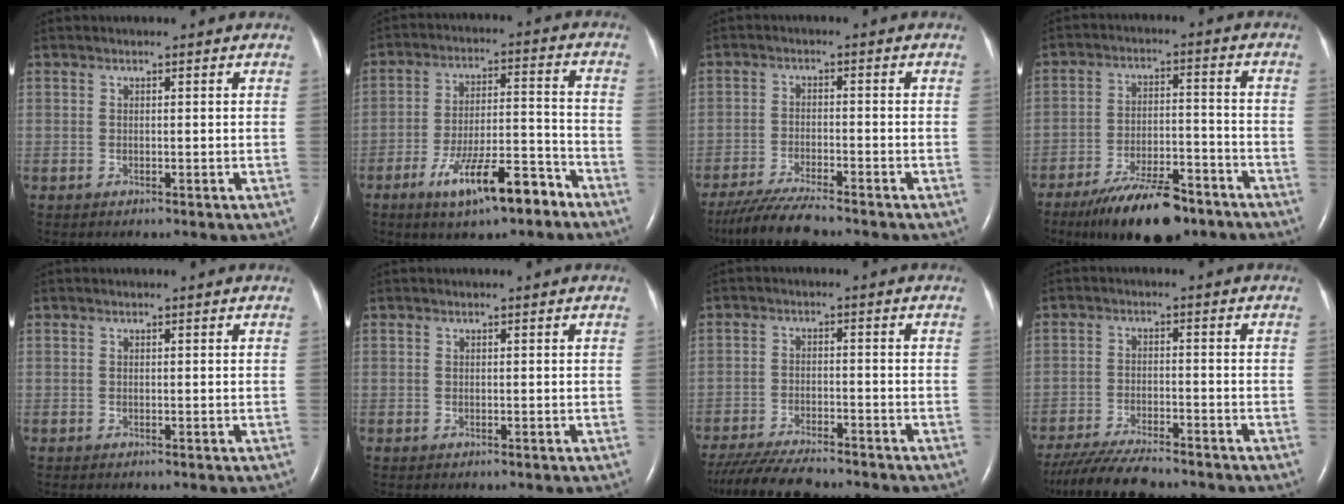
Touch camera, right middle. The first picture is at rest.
{"total": 11.8, "force": [-7.6, 2.5, 8.7], "torque": [-0.148, 0.004, -0.122]}
{"total": 7.6, "force": [-6.6, 0.2, 3.8], "torque": [-0.071, -0.026, -0.116]}
{"total": 13.0, "force": [-9.6, 3.9, 7.9], "torque": [-0.131, -0.004, -0.158]}
{"total": 0.0}
{"total": 0.0}
{"total": 11.4, "force": [-10.0, 1.8, 5.0], "torque": [-0.085, -0.023, -0.159]}
{"total": 10.3, "force": [-9.0, 1.2, 4.8], "torque": [-0.082, -0.028, -0.148]}